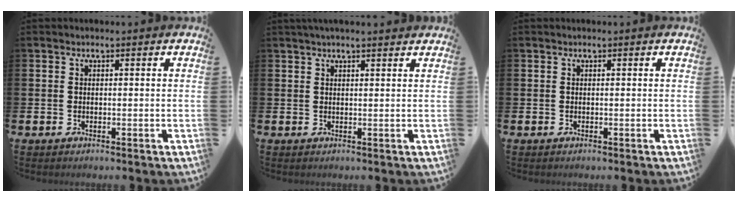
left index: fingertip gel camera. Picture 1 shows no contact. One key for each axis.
{"total": 1.8, "fx": 1.7, "fy": -0.1, "fz": 0.7, "tx": -0.014, "ty": -0.002, "tz": 0.030}
{"total": 0.0}